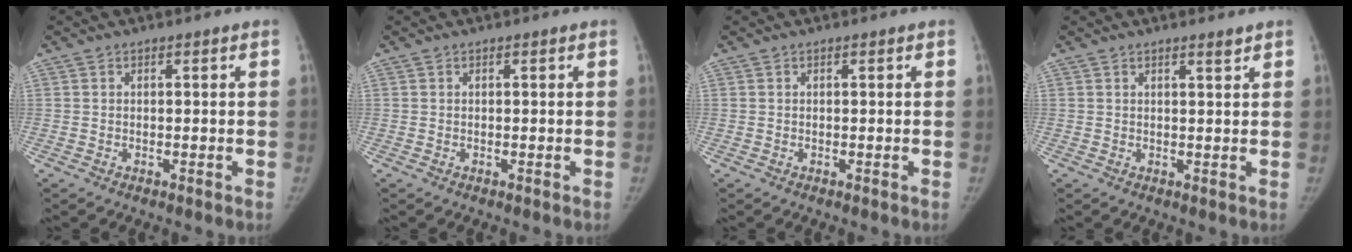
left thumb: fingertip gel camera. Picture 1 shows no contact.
{"total": 0.0}
{"total": 0.0}
{"total": 1.4, "force": [1.2, -0.1, 0.8], "torque": [-0.009, -0.011, 0.019]}